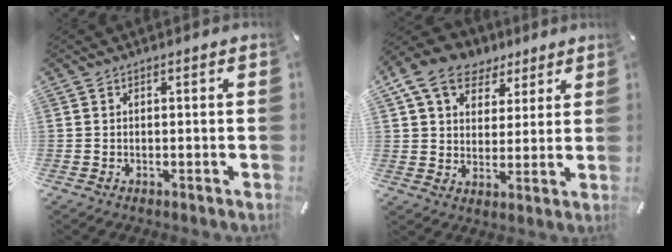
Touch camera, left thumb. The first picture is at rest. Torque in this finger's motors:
{"motor_torque": [2.06, 1.30, 0.60, -0.19, 0.02]}